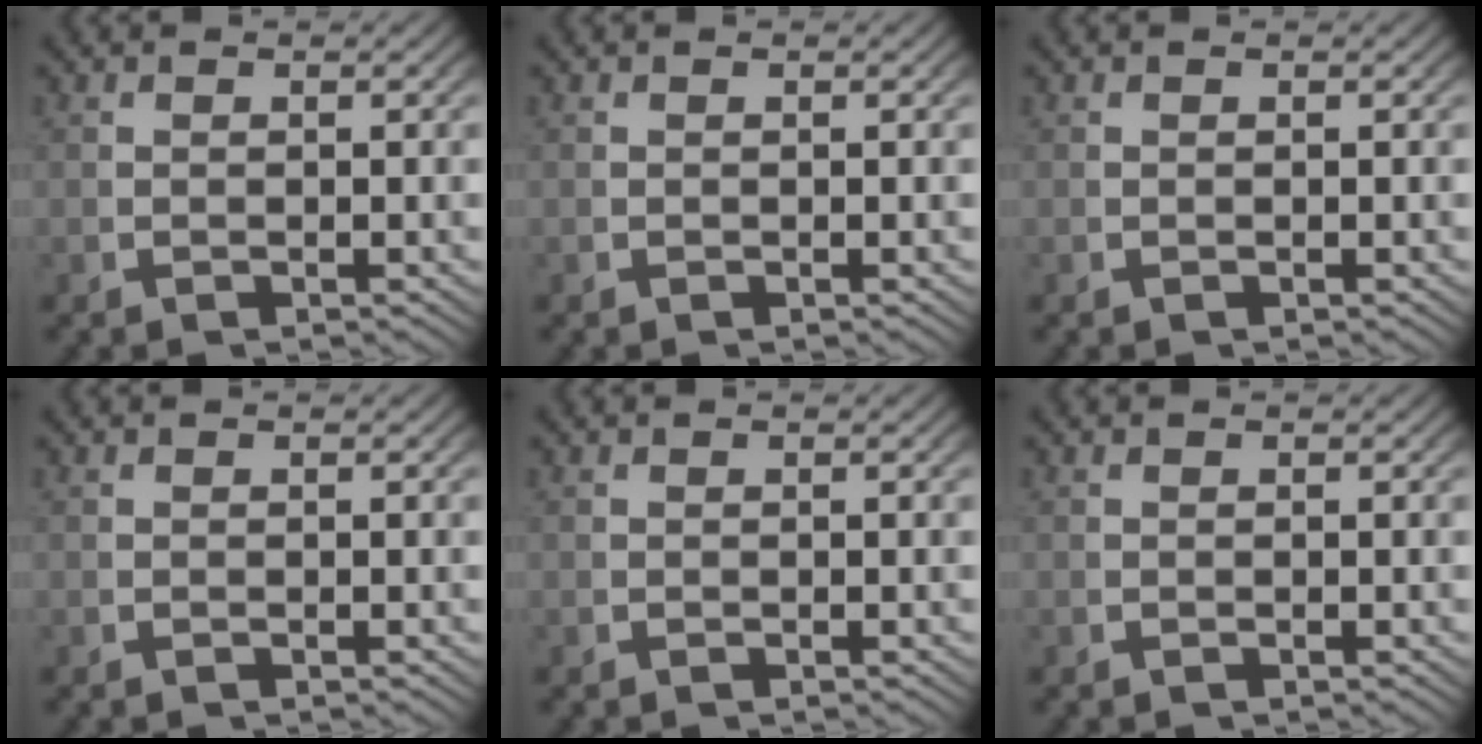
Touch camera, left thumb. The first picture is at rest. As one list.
[{"total": 0.0}, {"total": 0.0}, {"total": 0.0}, {"total": 0.0}, {"total": 0.0}]